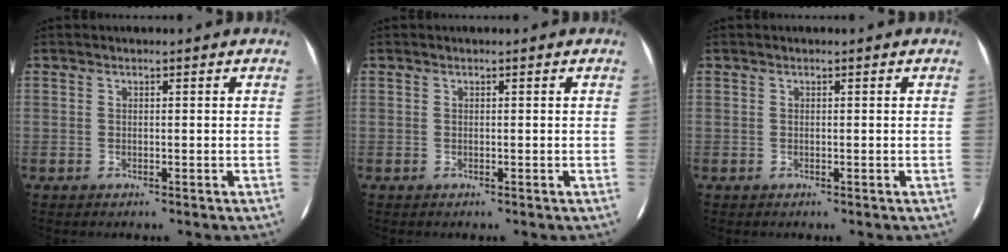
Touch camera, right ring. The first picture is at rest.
{"total": 0.0}
{"total": 0.0}